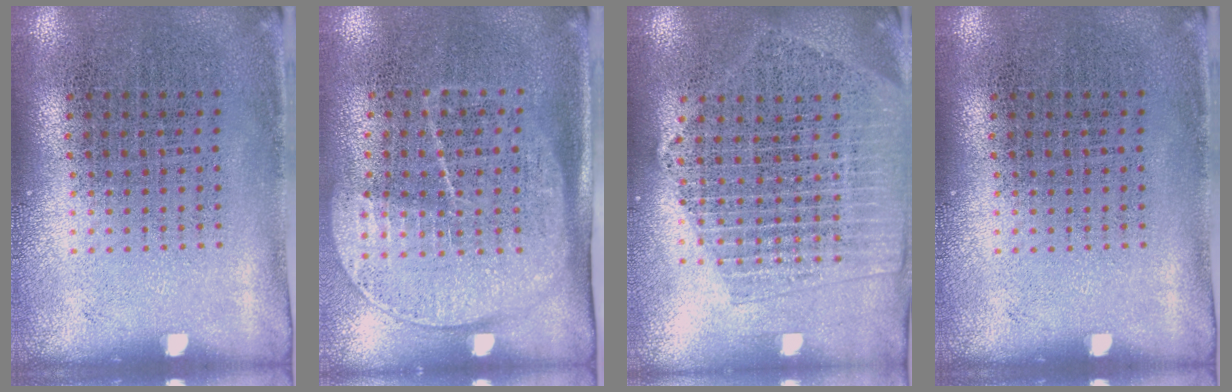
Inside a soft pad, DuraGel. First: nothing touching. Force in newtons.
{"total": 1.8, "press": 1.4, "slide": 1.0}
{"total": 2.1, "press": 1.9, "slide": 0.9}
{"total": 0.0}